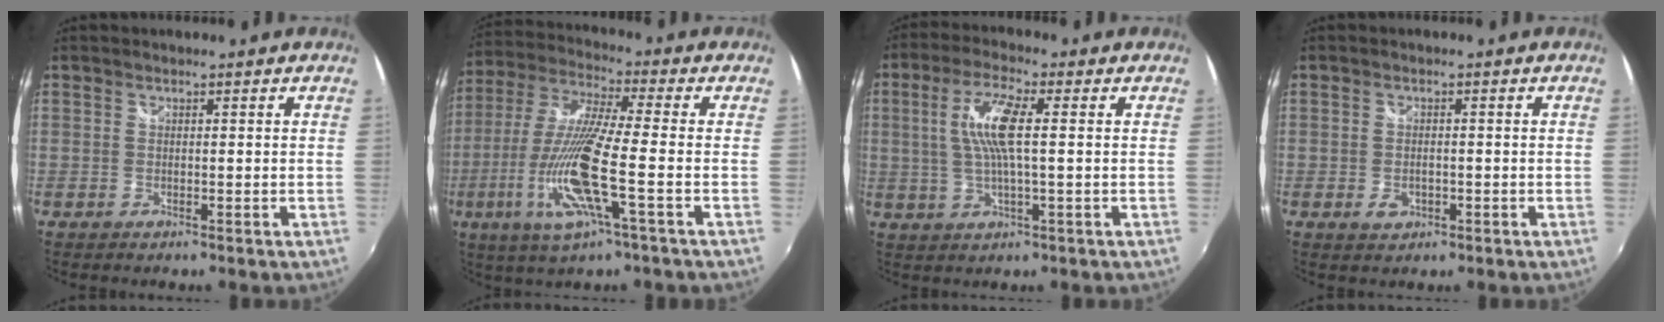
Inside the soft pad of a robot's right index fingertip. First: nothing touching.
{"total": 16.1, "force": [-5.2, 1.3, 15.1], "torque": [-0.305, -0.024, -0.101]}
{"total": 8.7, "force": [1.1, 1.4, 8.5], "torque": [-0.165, 0.004, 0.022]}
{"total": 2.6, "force": [-0.9, 1.9, 1.5], "torque": [-0.029, -0.003, -0.014]}